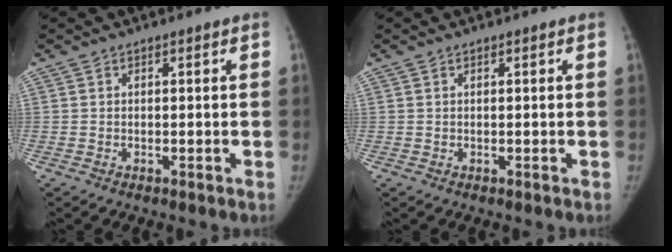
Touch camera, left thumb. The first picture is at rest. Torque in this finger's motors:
{"motor_torque": [0.11, 0.00, 0.10, -0.16, 0.02]}